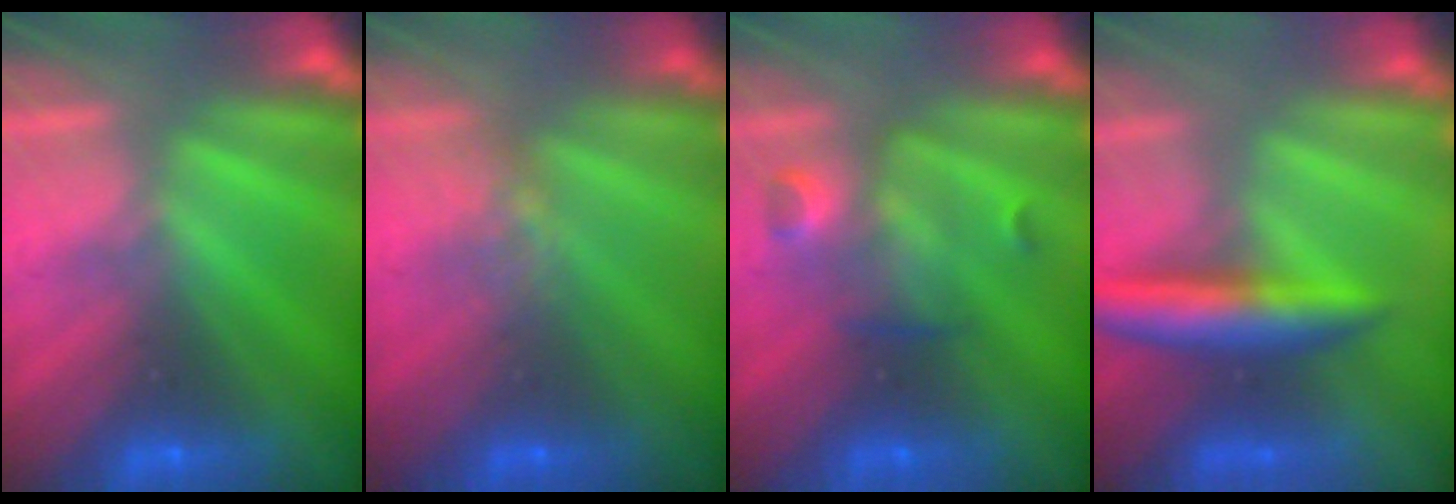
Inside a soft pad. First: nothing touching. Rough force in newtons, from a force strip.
{"total": 3.8}
{"total": 2.8}
{"total": 6.6}